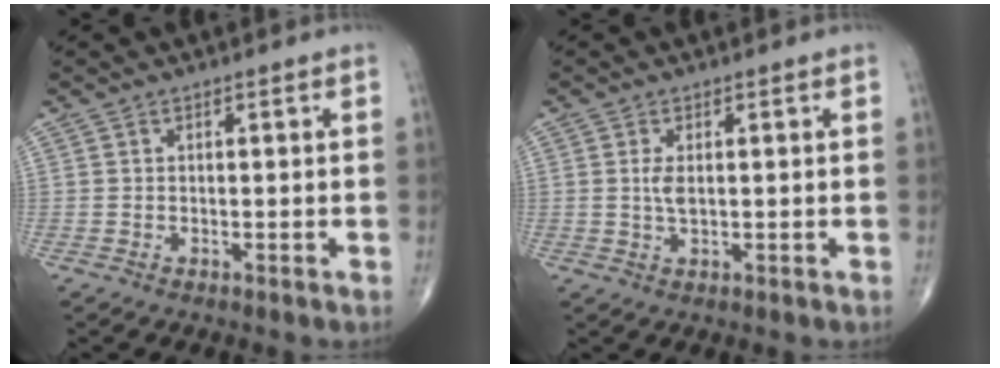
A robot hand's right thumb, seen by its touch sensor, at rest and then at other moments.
{"total": 2.4, "force": [0.3, 1.0, 2.2], "torque": [-0.044, -0.005, 0.008]}